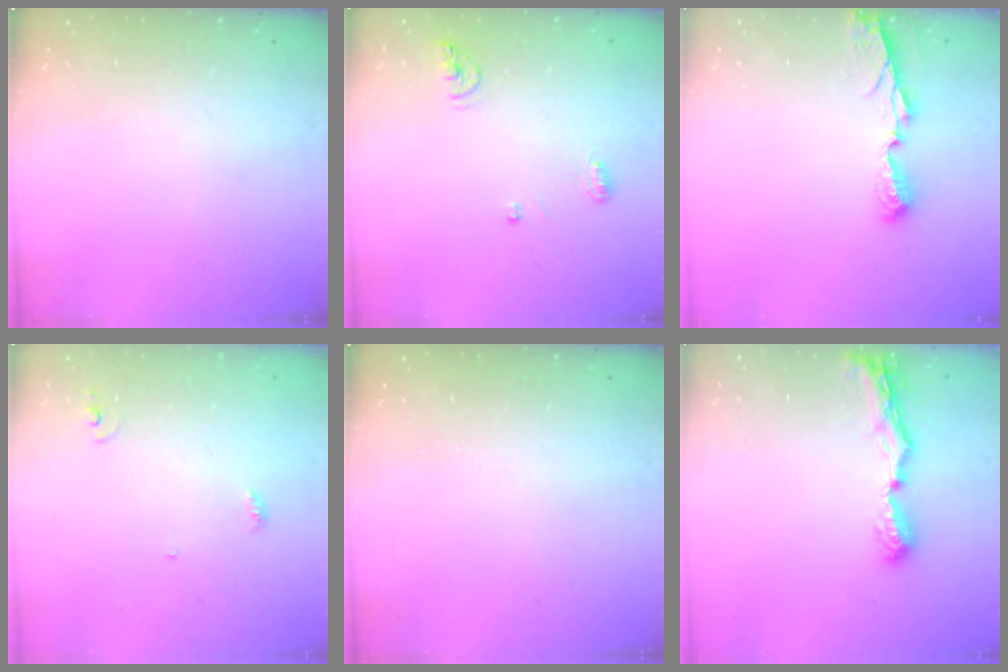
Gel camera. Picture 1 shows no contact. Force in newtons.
{"total": 6.5, "press": 6.5, "slide": 0.5}
{"total": 7.2, "press": 7.2, "slide": 0.5}
{"total": 3.6, "press": 3.6, "slide": 0.2}
{"total": 0.0}
{"total": 8.7, "press": 8.7, "slide": 0.7}